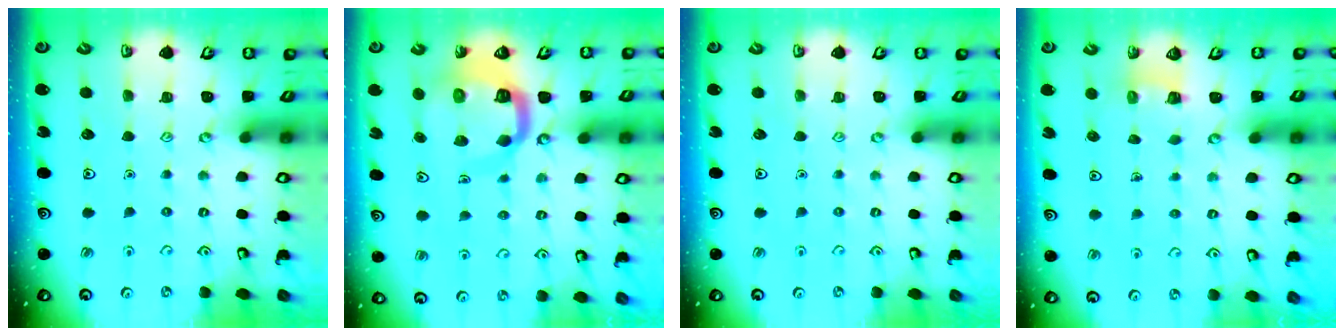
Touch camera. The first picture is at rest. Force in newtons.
{"total": 12.3, "press": 12.2, "slide": 1.4}
{"total": 0.0}
{"total": 3.3, "press": 3.3, "slide": 0.1}